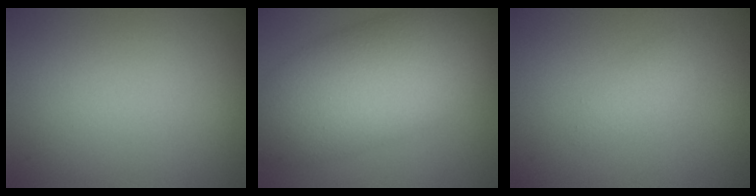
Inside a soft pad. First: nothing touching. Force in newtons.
{"total": 10.4, "press": 10.4, "slide": 0.3}
{"total": 1.1, "press": 1.1, "slide": 0.0}